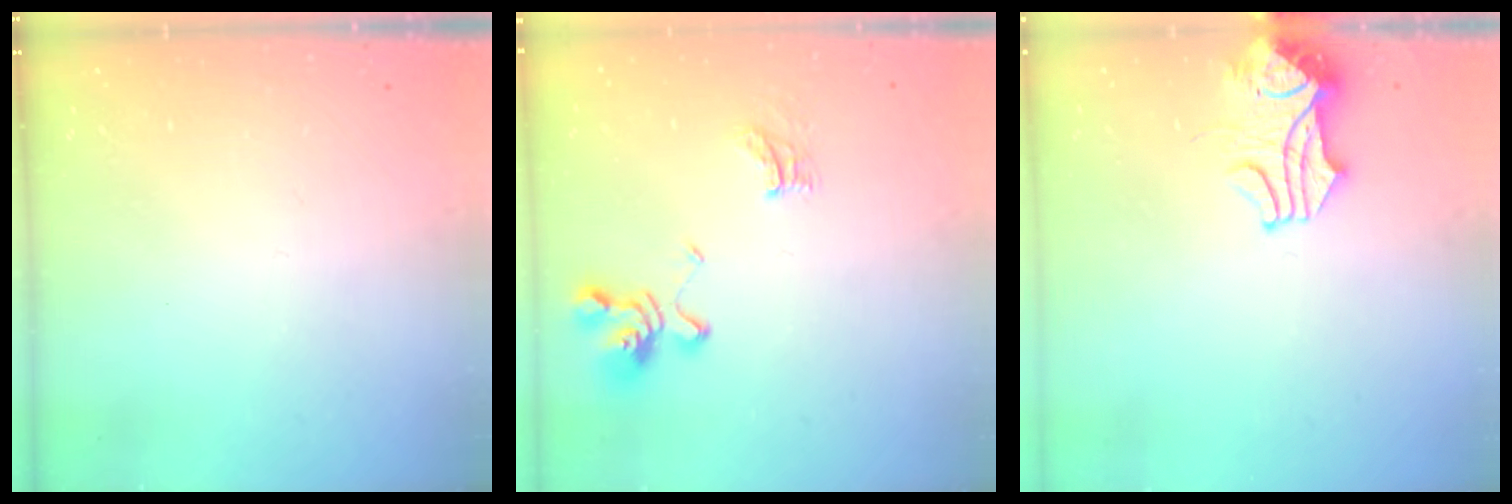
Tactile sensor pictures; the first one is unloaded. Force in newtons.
{"total": 7.2, "press": 7.1, "slide": 1.2}
{"total": 3.6, "press": 3.5, "slide": 0.8}